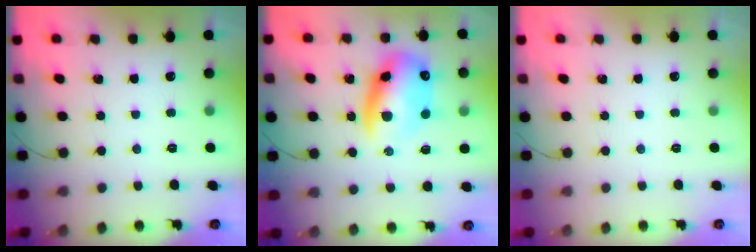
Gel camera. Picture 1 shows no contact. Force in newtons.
{"total": 14.5, "press": 14.1, "slide": 3.7}
{"total": 0.0}